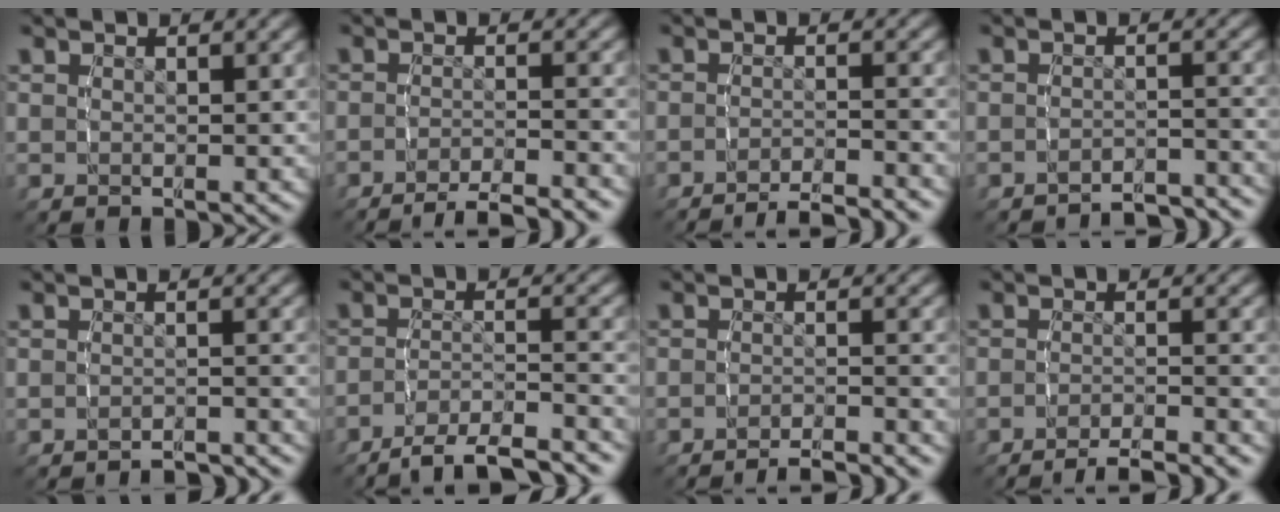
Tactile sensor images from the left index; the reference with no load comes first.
{"total": 4.6, "force": [-4.3, 0.7, 1.7], "torque": [-0.013, -0.003, -0.074]}
{"total": 4.4, "force": [-4.3, 0.5, 1.0], "torque": [-0.004, -0.004, -0.074]}
{"total": 6.3, "force": [-6.2, 1.0, 0.9], "torque": [0.008, -0.006, -0.101]}
{"total": 3.0, "force": [-2.9, 0.3, 0.3], "torque": [-0.001, -0.001, -0.051]}
{"total": 9.8, "force": [-9.2, 1.9, 2.9], "torque": [-0.025, -0.018, -0.142]}
{"total": 3.9, "force": [-3.8, 0.4, 0.8], "torque": [0.000, -0.002, -0.067]}
{"total": 4.2, "force": [-3.9, 0.6, 1.3], "torque": [-0.007, -0.002, -0.070]}